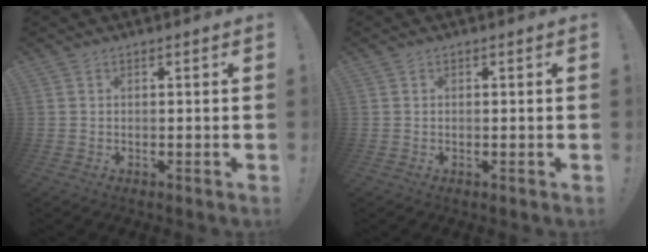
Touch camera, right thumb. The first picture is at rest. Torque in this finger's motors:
{"motor_torque": [0.12, 0.14, 0.08, -0.06, 0.00]}